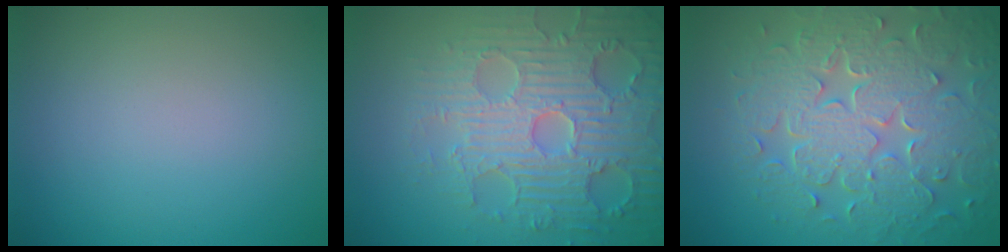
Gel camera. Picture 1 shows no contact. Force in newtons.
{"total": 7.0, "press": 5.9, "slide": 3.7}
{"total": 8.9, "press": 6.5, "slide": 6.1}